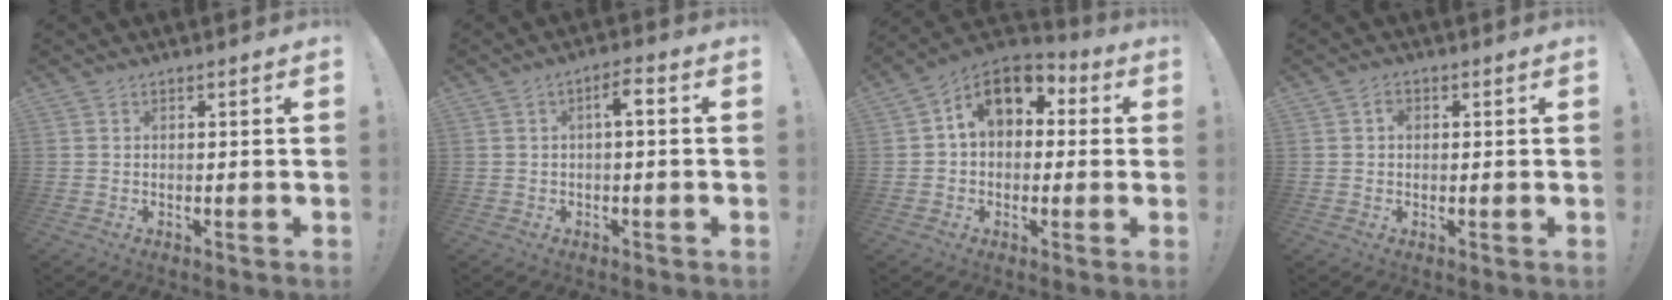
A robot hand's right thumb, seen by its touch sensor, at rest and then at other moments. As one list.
[{"total": 3.8, "force": [0.0, 0.9, 3.7], "torque": [-0.066, 0.008, -0.006]}, {"total": 12.7, "force": [4.1, 8.8, 8.2], "torque": [-0.113, -0.003, 0.077]}, {"total": 1.6, "force": [-0.1, 1.3, 0.9], "torque": [-0.005, 0.001, -0.005]}]